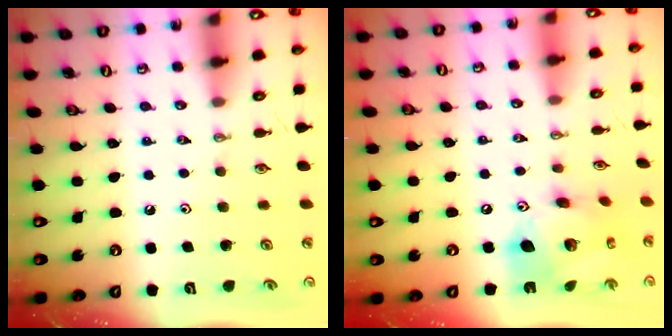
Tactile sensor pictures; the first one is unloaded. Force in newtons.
{"total": 16.9, "press": 16.8, "slide": 1.5}